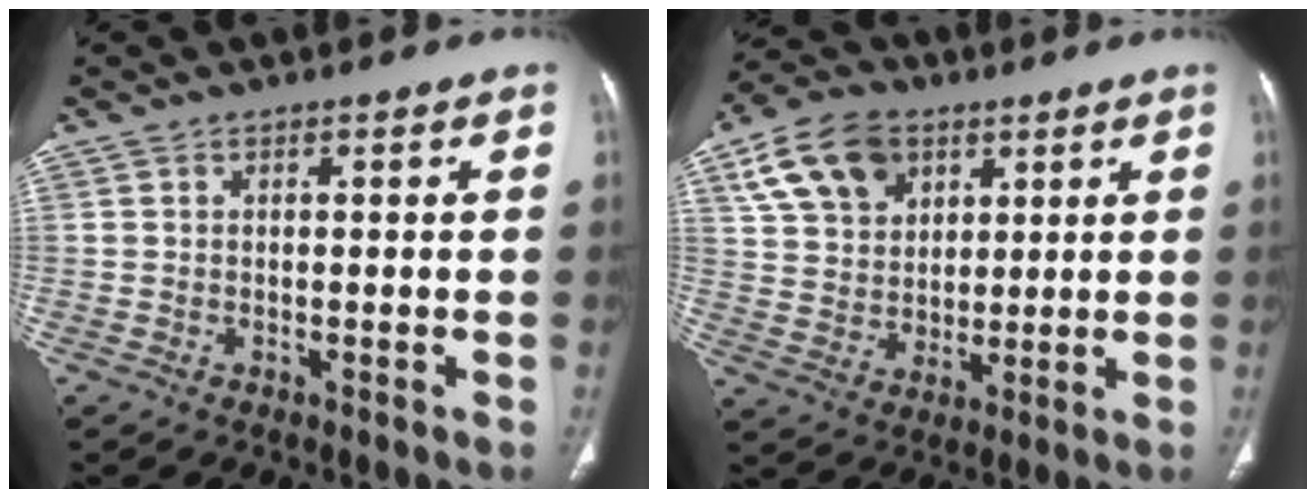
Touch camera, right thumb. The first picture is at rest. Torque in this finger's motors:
{"motor_torque": [-0.98, 1.73, 0.36, -0.32, 0.13]}